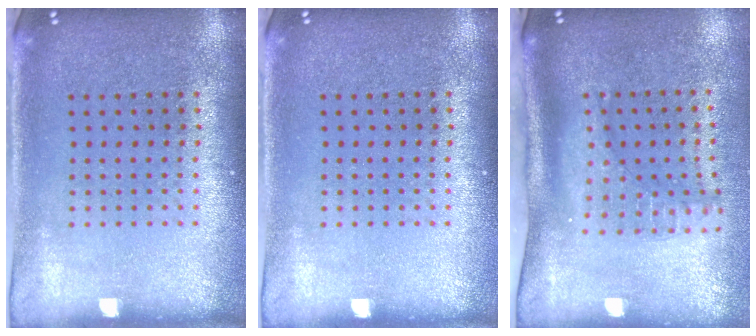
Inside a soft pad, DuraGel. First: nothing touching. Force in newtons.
{"total": 0.0}
{"total": 2.2, "press": 1.6, "slide": 1.5}